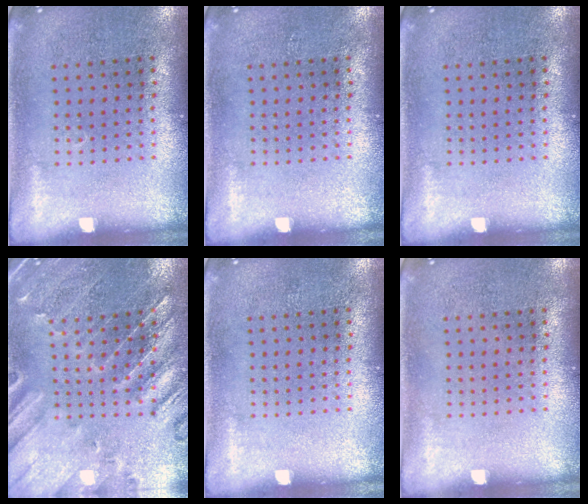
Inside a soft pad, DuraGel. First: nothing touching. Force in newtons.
{"total": 0.0}
{"total": 0.0}
{"total": 0.6, "press": 0.5, "slide": 0.4}
{"total": 0.0}
{"total": 0.0}